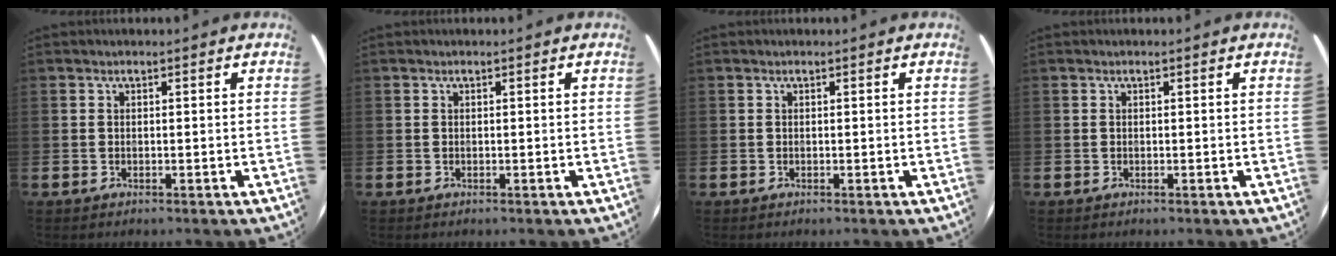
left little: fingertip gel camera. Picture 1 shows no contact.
{"total": 0.0}
{"total": 0.0}
{"total": 0.0}